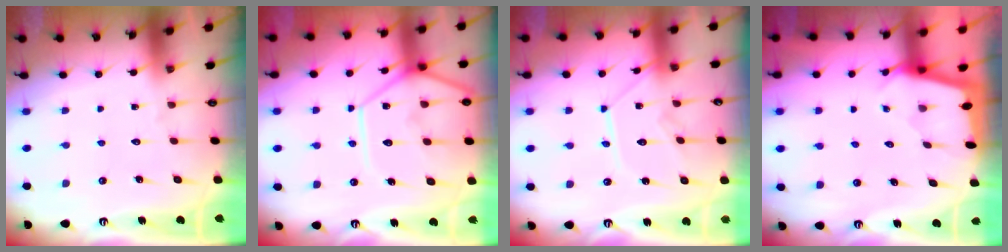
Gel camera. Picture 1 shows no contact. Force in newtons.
{"total": 14.0, "press": 13.9, "slide": 1.6}
{"total": 10.2, "press": 10.2, "slide": 0.4}
{"total": 1.7, "press": 1.7, "slide": 0.1}